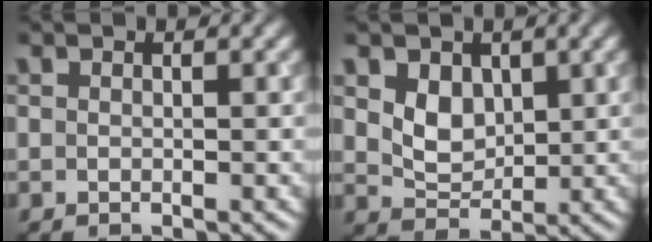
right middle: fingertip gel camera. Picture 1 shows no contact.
{"total": 3.1, "force": [1.1, 2.3, 1.8], "torque": [-0.038, -0.007, 0.020]}